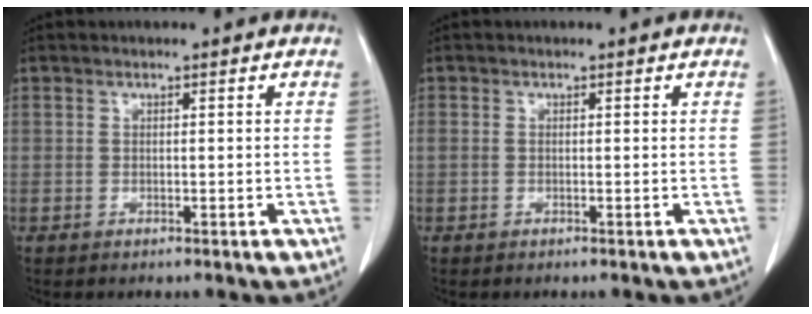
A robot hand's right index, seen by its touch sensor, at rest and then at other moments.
{"total": 0.8, "force": [0.0, 0.6, 0.6], "torque": [-0.026, 0.011, 0.005]}